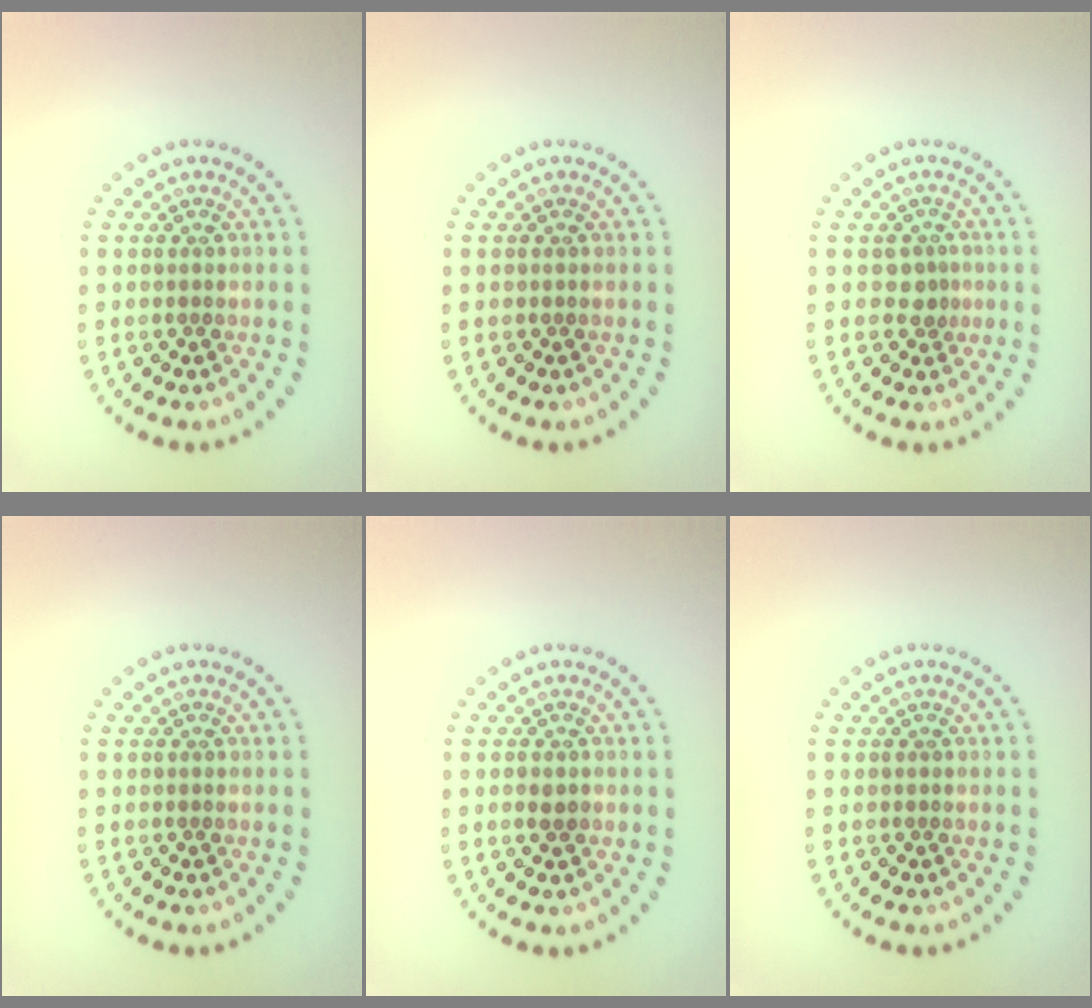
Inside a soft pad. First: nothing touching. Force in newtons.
{"total": 0.0}
{"total": 1.7, "press": 1.3, "slide": 1.0}
{"total": 0.0}
{"total": 1.1, "press": 1.1, "slide": 0.2}
{"total": 0.0}